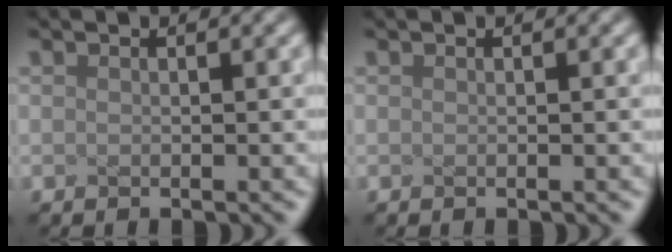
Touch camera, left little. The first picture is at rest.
{"total": 0.0}